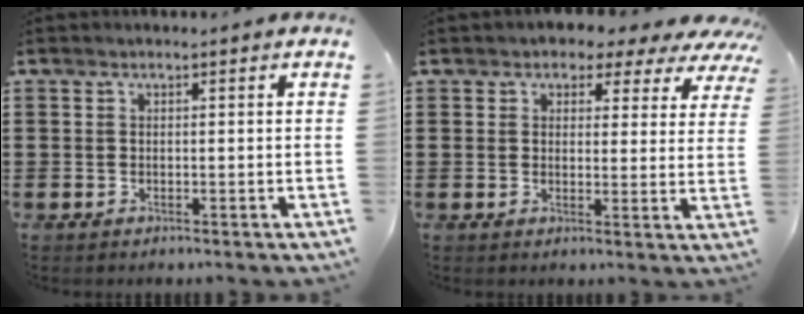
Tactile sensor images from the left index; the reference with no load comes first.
{"total": 3.4, "force": [2.7, 1.8, 0.9], "torque": [-0.020, -0.012, 0.040]}